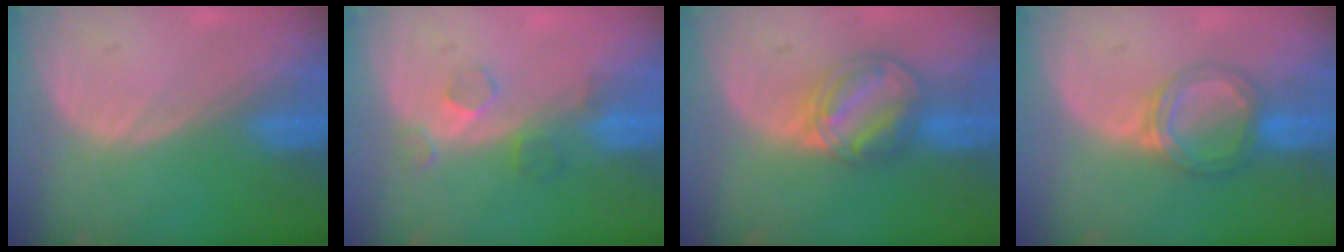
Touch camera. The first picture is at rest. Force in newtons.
{"total": 4.0, "press": 3.6, "slide": 1.8}
{"total": 7.7, "press": 6.8, "slide": 3.6}
{"total": 5.4, "press": 5.1, "slide": 1.9}